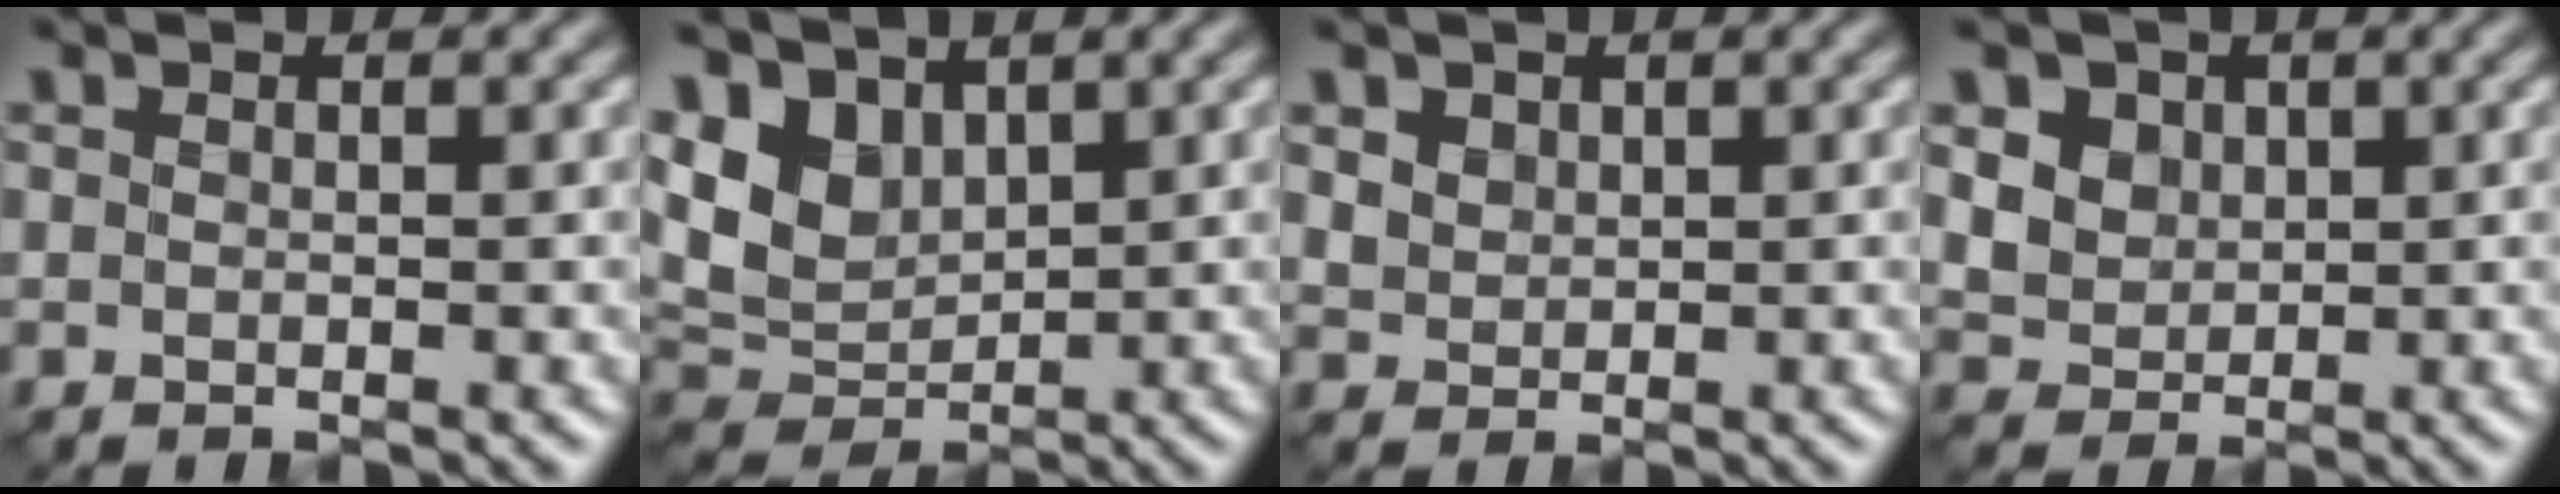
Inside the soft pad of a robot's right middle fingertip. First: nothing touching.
{"total": 5.7, "force": [2.2, 4.1, 3.3], "torque": [-0.075, -0.003, 0.038]}
{"total": 2.1, "force": [1.1, 1.6, 0.8], "torque": [-0.026, -0.005, 0.028]}
{"total": 5.2, "force": [2.0, 4.2, 2.3], "torque": [-0.063, 0.007, 0.036]}